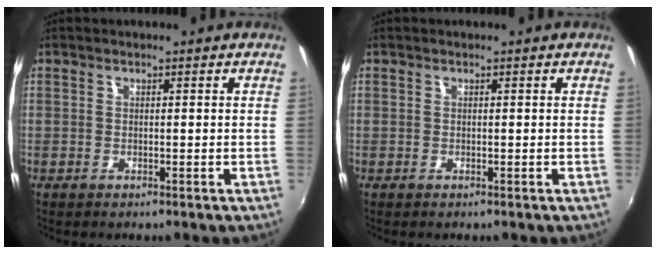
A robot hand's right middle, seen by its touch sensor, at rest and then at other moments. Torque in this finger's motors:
{"motor_torque": [0.00, 0.00, 0.00, 0.00]}